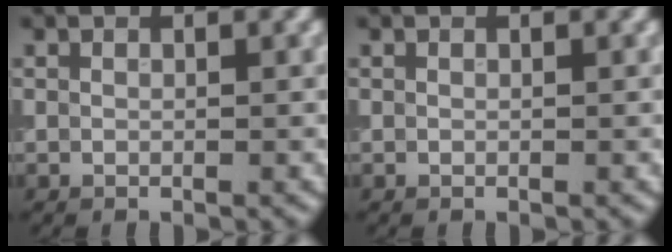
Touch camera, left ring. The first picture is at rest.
{"total": 0.0}